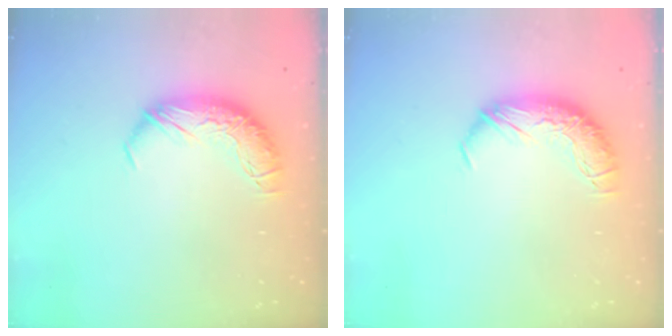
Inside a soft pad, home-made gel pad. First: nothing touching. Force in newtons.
{"total": 0.0}